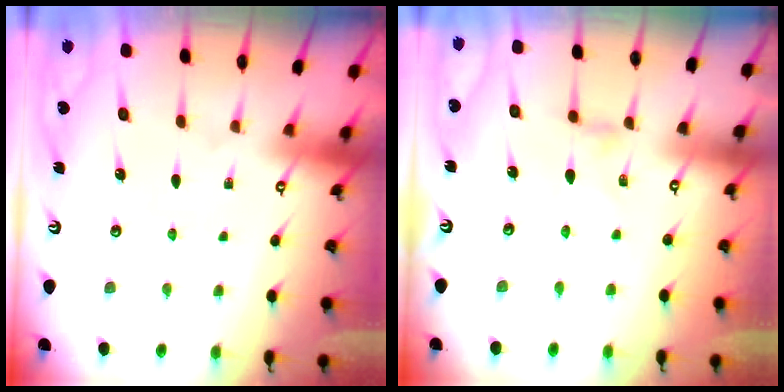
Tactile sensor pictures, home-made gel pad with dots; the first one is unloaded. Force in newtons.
{"total": 0.6, "press": 0.6, "slide": 0.2}